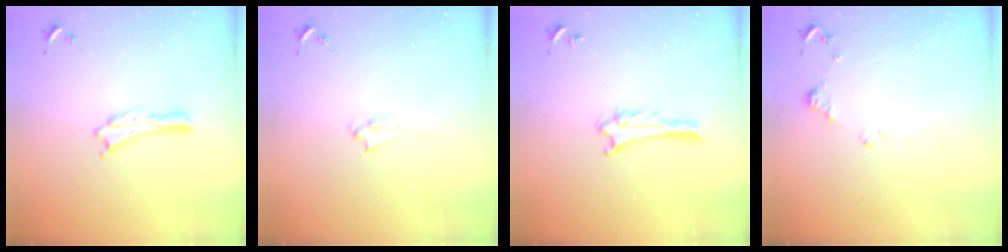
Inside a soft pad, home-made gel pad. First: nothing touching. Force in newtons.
{"total": 1.4, "press": 1.3, "slide": 0.3}
{"total": 2.7, "press": 2.7, "slide": 0.2}
{"total": 1.2, "press": 1.2, "slide": 0.2}